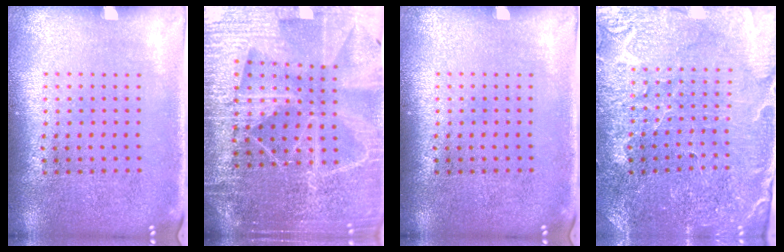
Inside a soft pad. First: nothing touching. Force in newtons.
{"total": 5.5, "press": 4.9, "slide": 2.5}
{"total": 0.0}
{"total": 1.5, "press": 1.5, "slide": 0.1}